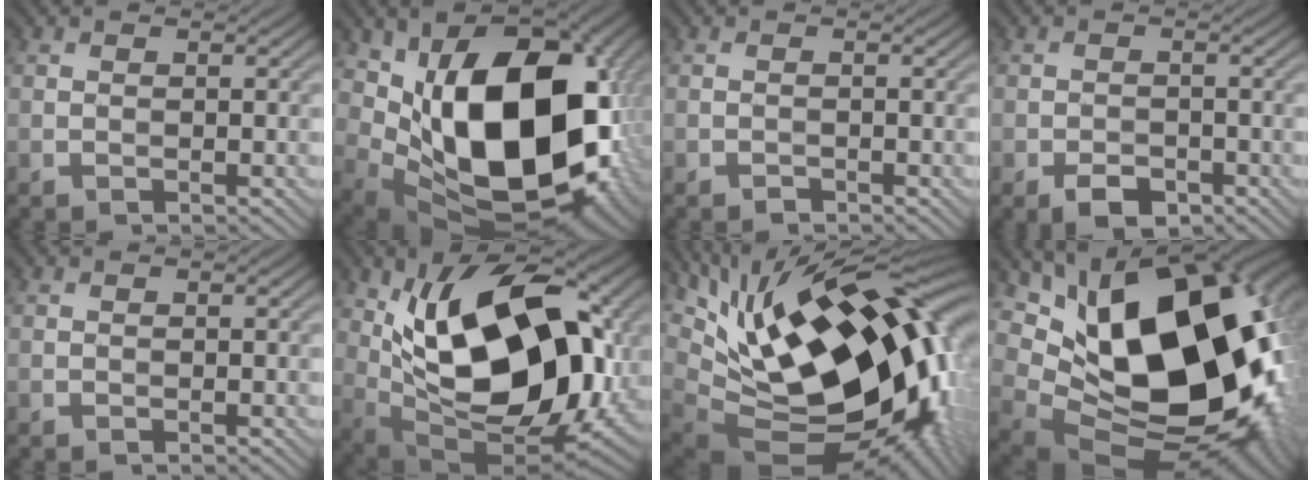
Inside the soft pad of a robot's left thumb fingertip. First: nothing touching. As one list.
[{"total": 19.6, "force": [1.4, 12.0, 15.4], "torque": [-0.248, -0.042, 0.043]}, {"total": 0.7, "force": [-0.6, 0.3, 0.2], "torque": [0.000, -0.001, -0.011]}, {"total": 3.5, "force": [-2.1, 1.9, 2.0], "torque": [-0.030, -0.005, -0.039]}, {"total": 0.0}, {"total": 18.2, "force": [3.2, 10.2, 14.8], "torque": [-0.247, -0.006, 0.057]}, {"total": 21.8, "force": [5.0, 11.0, 18.1], "torque": [-0.305, 0.007, 0.105]}, {"total": 21.6, "force": [4.7, 13.4, 16.3], "torque": [-0.275, -0.029, 0.120]}]